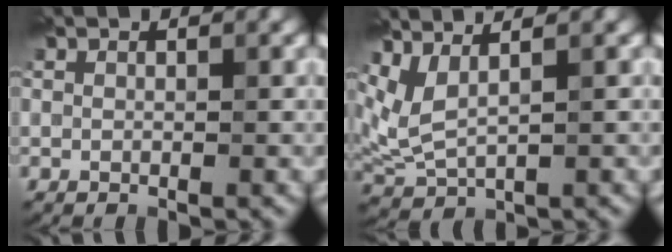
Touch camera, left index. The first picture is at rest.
{"total": 3.3, "force": [1.9, 0.9, 2.6], "torque": [-0.070, 0.005, 0.049]}